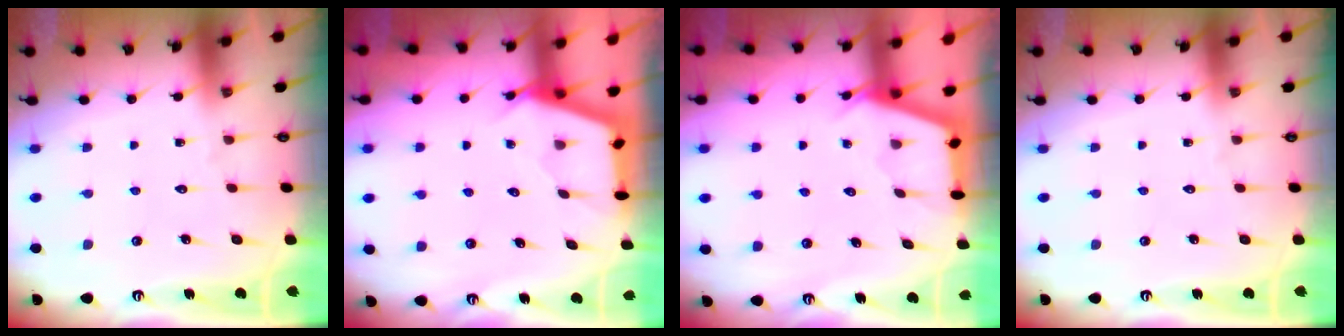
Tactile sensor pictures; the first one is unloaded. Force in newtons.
{"total": 3.0, "press": 3.0, "slide": 0.4}
{"total": 2.9, "press": 2.9, "slide": 0.3}
{"total": 0.0}